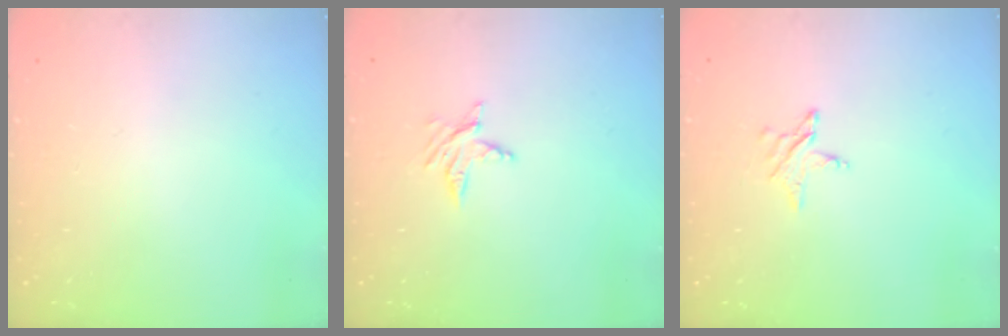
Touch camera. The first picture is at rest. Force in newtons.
{"total": 3.5, "press": 3.4, "slide": 0.4}
{"total": 3.2, "press": 3.2, "slide": 0.3}